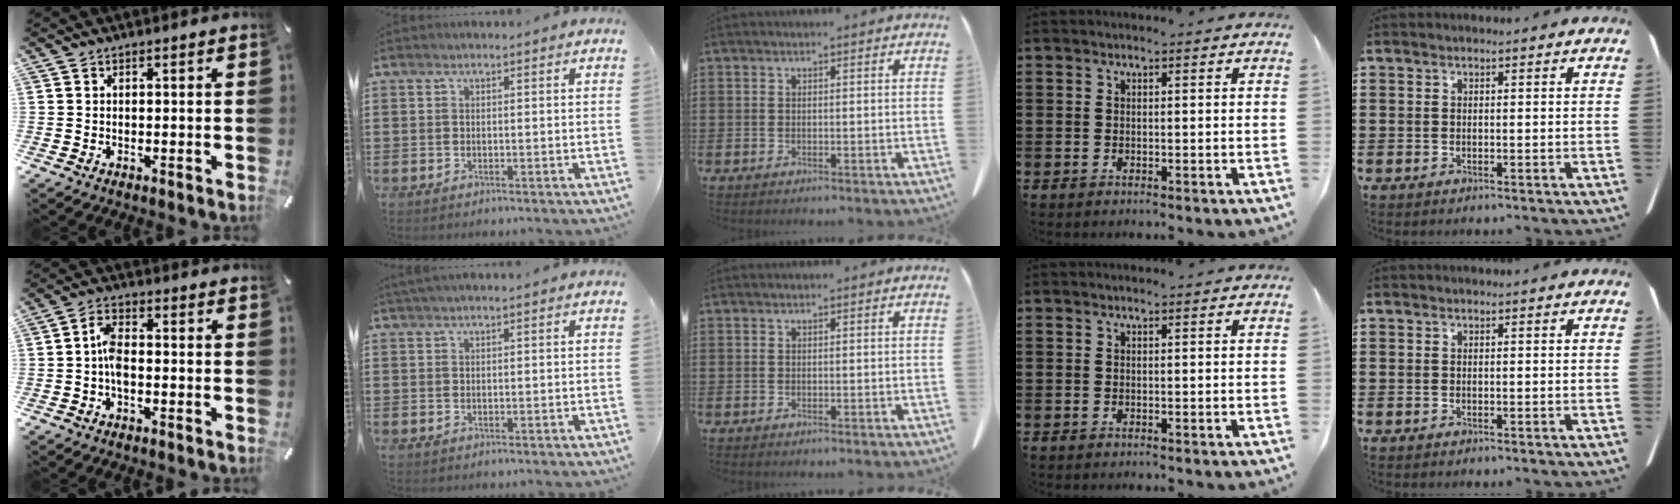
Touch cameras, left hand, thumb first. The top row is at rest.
{"thumb": {"total": 5.2, "force": [-1.3, 2.8, 4.2], "torque": [-0.085, 0.008, -0.025]}, "index": {"total": 0.7, "force": [0.3, 0.0, 0.6], "torque": [-0.011, -0.001, 0.007]}}